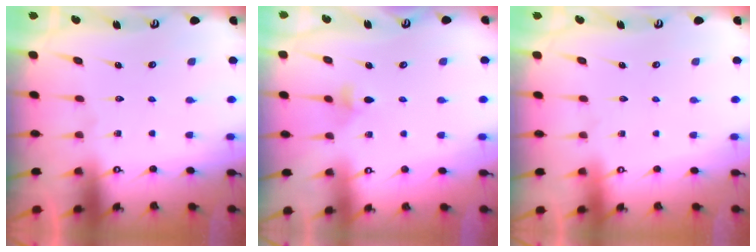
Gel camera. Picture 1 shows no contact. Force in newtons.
{"total": 3.6, "press": 3.6, "slide": 0.8}
{"total": 0.0}